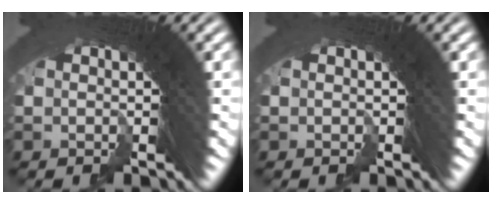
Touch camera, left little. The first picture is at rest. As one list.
[{"total": 0.0}]